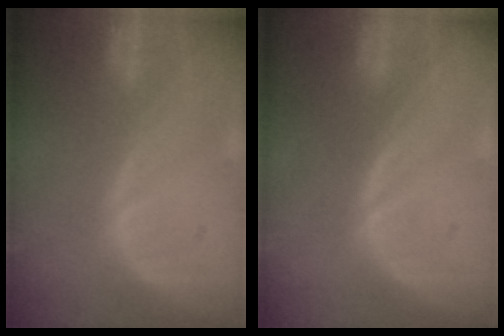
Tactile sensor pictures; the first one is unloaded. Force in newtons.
{"total": 0.0}